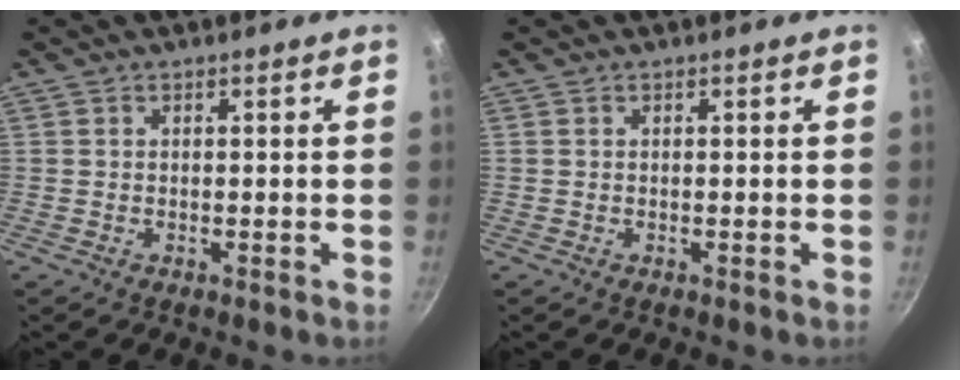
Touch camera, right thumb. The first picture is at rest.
{"total": 0.0}